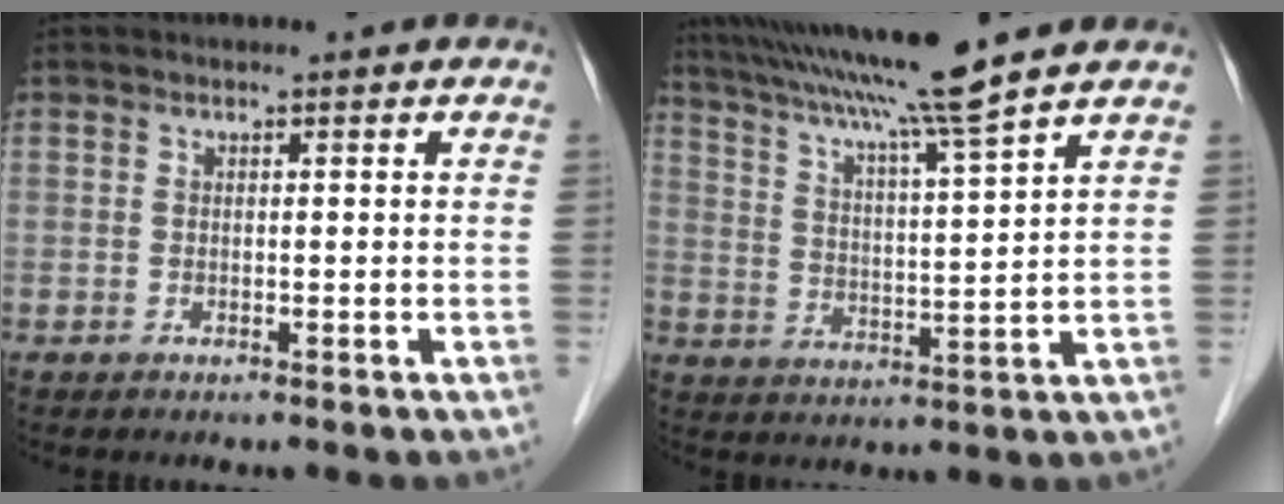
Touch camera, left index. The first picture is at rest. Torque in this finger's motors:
{"motor_torque": [0.65, -0.97, 0.82, 0.21]}